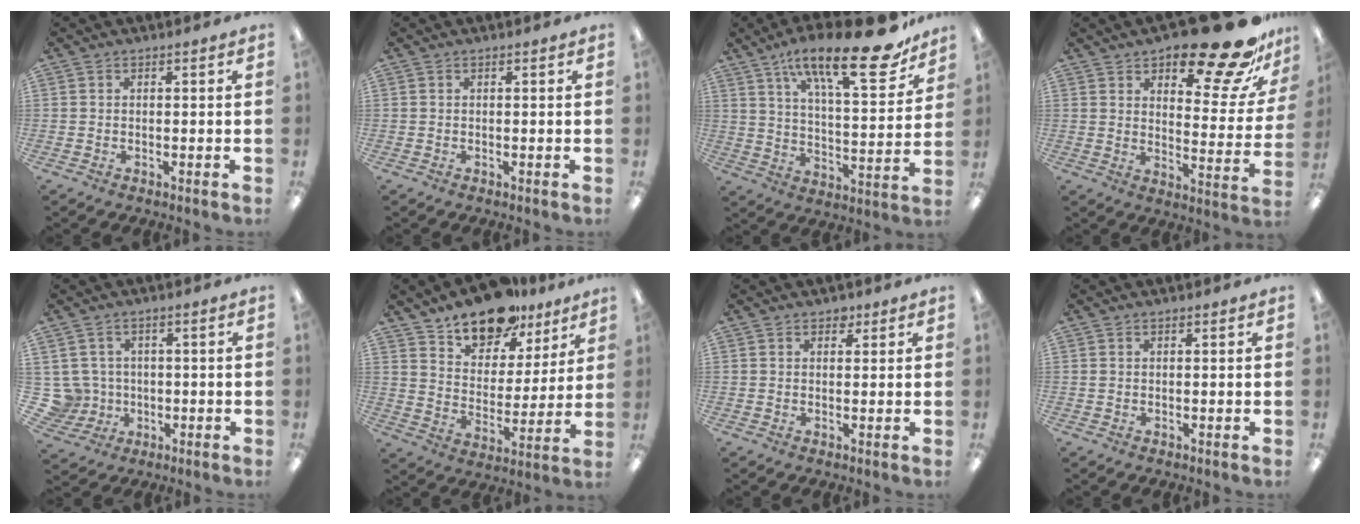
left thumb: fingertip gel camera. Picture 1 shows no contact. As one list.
[{"total": 0.0}, {"total": 24.0, "force": [16.1, 7.4, 16.2], "torque": [-0.240, -0.097, 0.257]}, {"total": 21.9, "force": [16.5, 7.3, 12.4], "torque": [-0.153, -0.115, 0.265]}, {"total": 6.7, "force": [0.5, 6.6, 1.2], "torque": [-0.048, -0.001, 0.016]}, {"total": 15.1, "force": [12.4, 7.2, 4.8], "torque": [-0.082, -0.084, 0.225]}, {"total": 2.1, "force": [1.5, 1.2, 0.8], "torque": [0.000, -0.005, 0.023]}, {"total": 0.5, "force": [0.3, 0.3, 0.3], "torque": [-0.007, 0.003, 0.006]}]